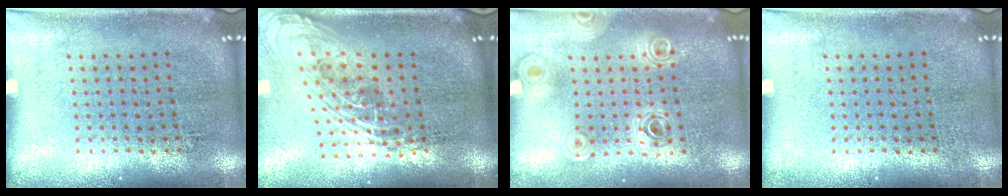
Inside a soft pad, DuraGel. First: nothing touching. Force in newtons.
{"total": 2.2, "press": 1.6, "slide": 1.5}
{"total": 0.9, "press": 0.9, "slide": 0.1}
{"total": 0.0}